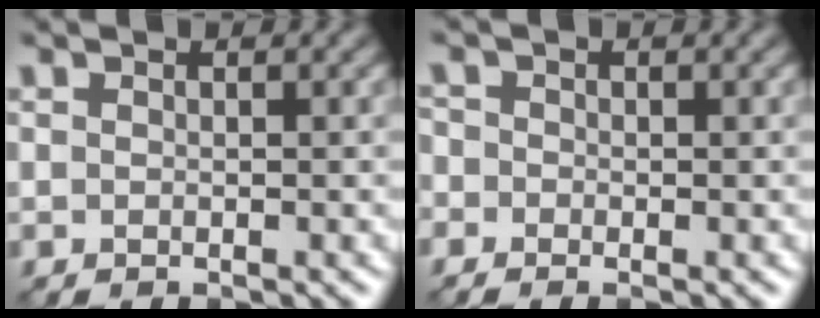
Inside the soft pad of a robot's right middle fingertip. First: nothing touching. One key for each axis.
{"total": 2.1, "fx": -1.1, "fy": 1.6, "fz": 0.7, "tx": 0.003, "ty": 0.002, "tz": -0.020}